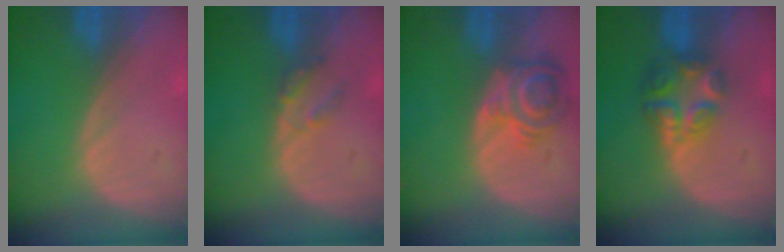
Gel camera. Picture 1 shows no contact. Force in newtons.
{"total": 2.2, "press": 2.1, "slide": 0.4}
{"total": 5.8, "press": 5.8, "slide": 0.3}
{"total": 6.1, "press": 5.4, "slide": 2.9}